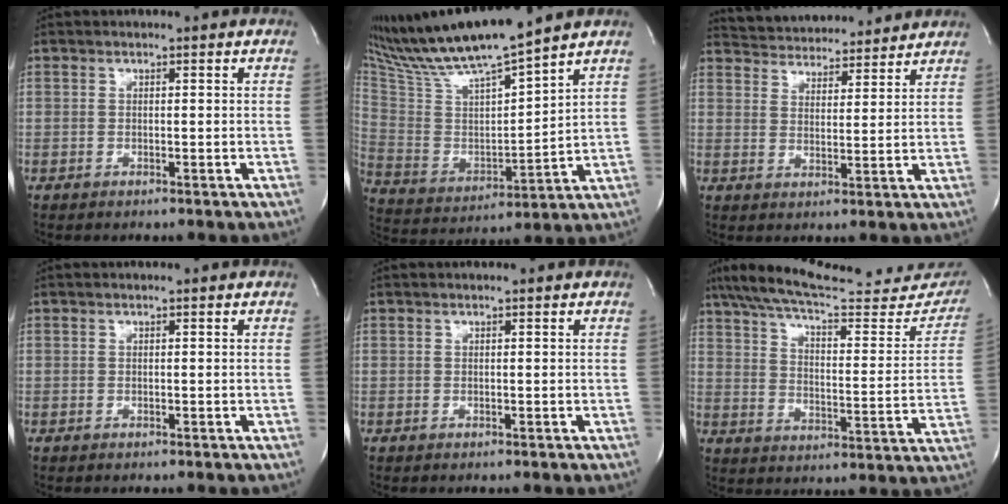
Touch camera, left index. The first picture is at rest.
{"total": 16.7, "force": [14.8, -0.3, 7.7], "torque": [-0.153, -0.004, 0.282]}
{"total": 13.9, "force": [13.3, 2.9, 3.0], "torque": [-0.047, 0.020, 0.191]}
{"total": 0.0}
{"total": 0.0}
{"total": 28.2, "force": [24.5, 5.6, 12.8], "torque": [-0.205, -0.035, 0.319]}